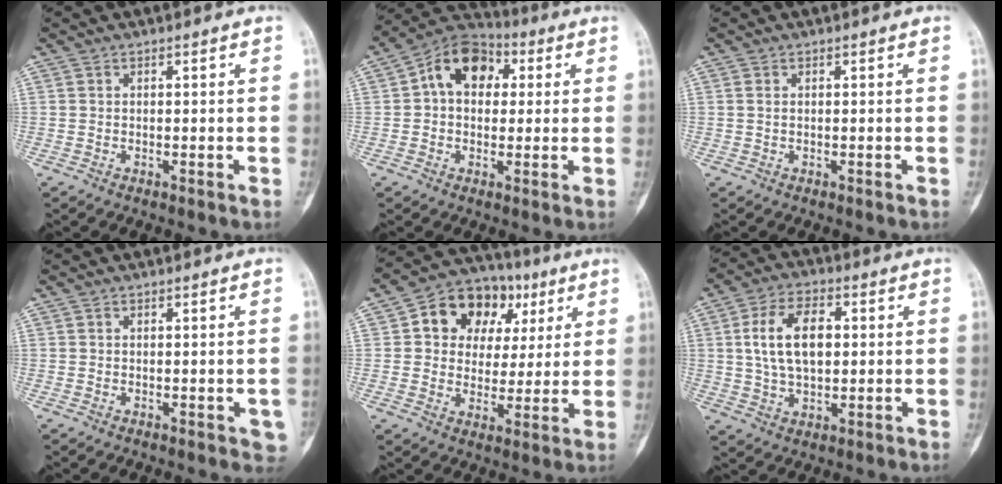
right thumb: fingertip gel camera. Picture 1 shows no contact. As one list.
[{"total": 11.9, "force": [2.5, 8.6, 7.8], "torque": [-0.096, 0.025, 0.027]}, {"total": 0.5, "force": [0.1, 0.3, 0.4], "torque": [-0.012, -0.001, 0.001]}, {"total": 2.5, "force": [-0.4, 1.3, 2.1], "torque": [-0.003, 0.000, -0.003]}, {"total": 15.3, "force": [5.1, 11.8, 8.3], "torque": [-0.074, 0.014, 0.078]}, {"total": 11.5, "force": [1.6, 6.7, 9.2], "torque": [-0.152, 0.007, 0.031]}]